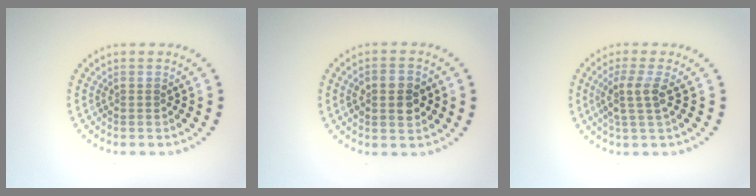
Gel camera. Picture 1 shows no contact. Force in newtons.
{"total": 3.8, "press": 3.8, "slide": 0.3}
{"total": 2.6, "press": 2.0, "slide": 1.5}